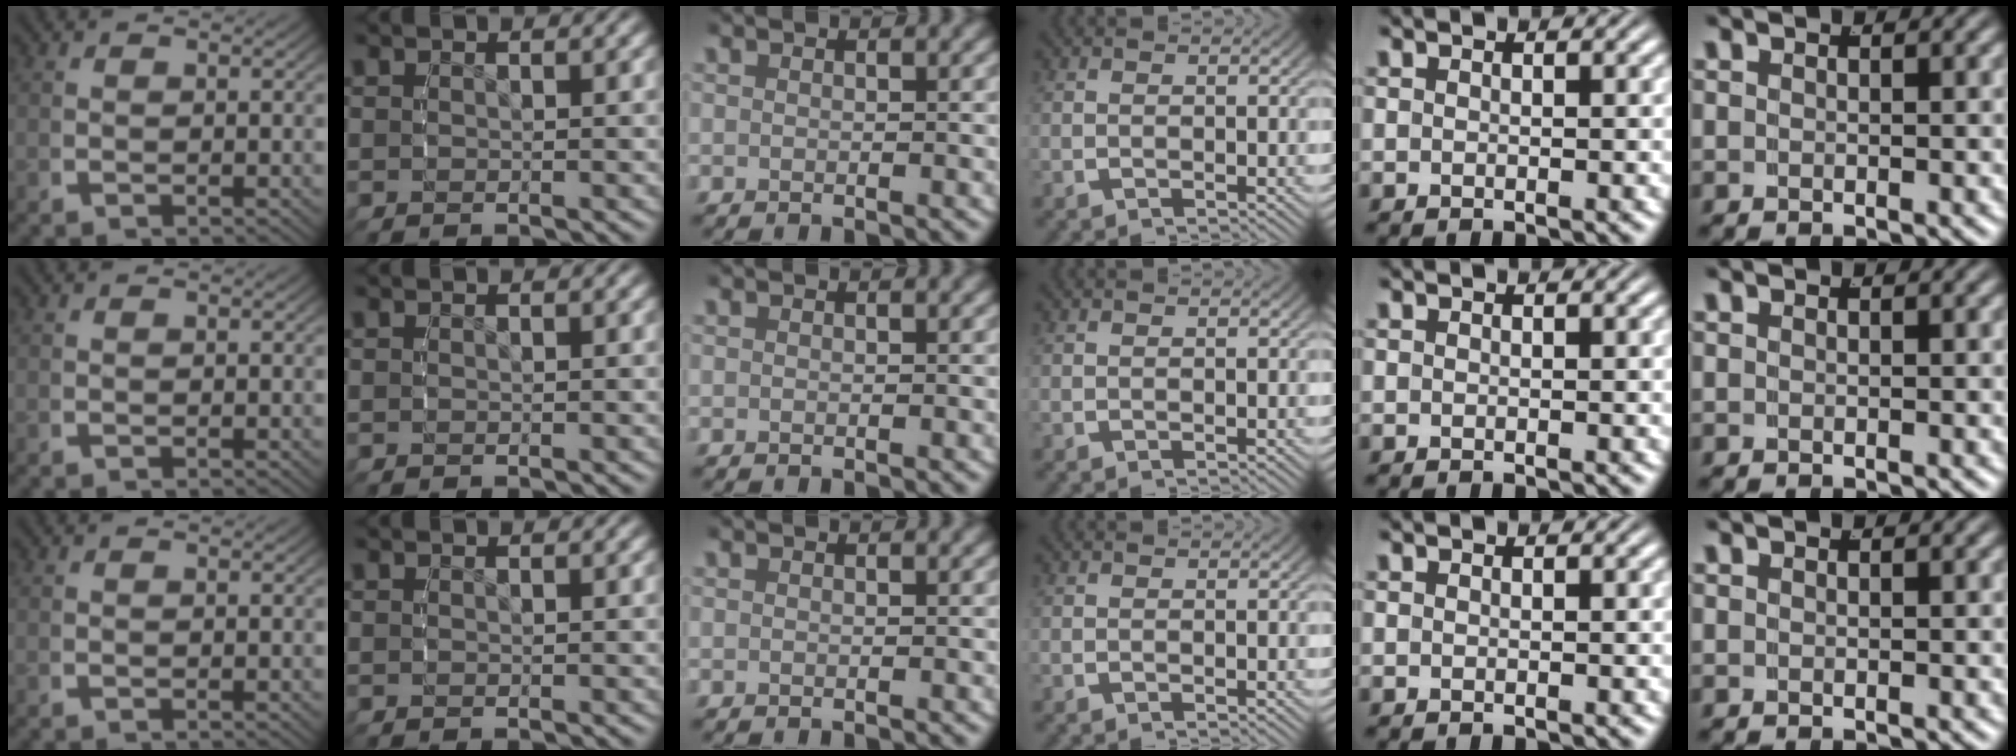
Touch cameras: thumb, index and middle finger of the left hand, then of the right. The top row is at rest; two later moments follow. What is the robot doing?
{"motion": "reach", "object": "markers"}